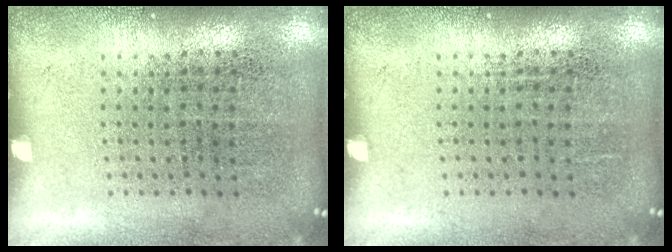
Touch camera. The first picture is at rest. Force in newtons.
{"total": 0.0}